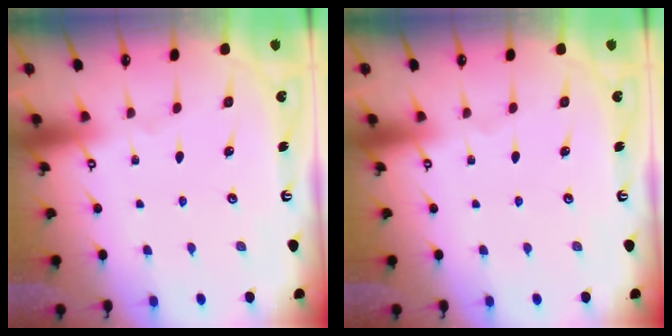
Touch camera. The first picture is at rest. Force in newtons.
{"total": 0.0}